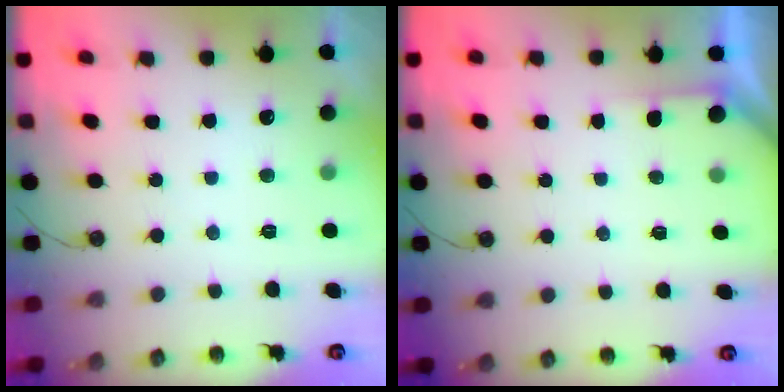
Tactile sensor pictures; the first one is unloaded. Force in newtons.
{"total": 1.7, "press": 1.6, "slide": 0.2}